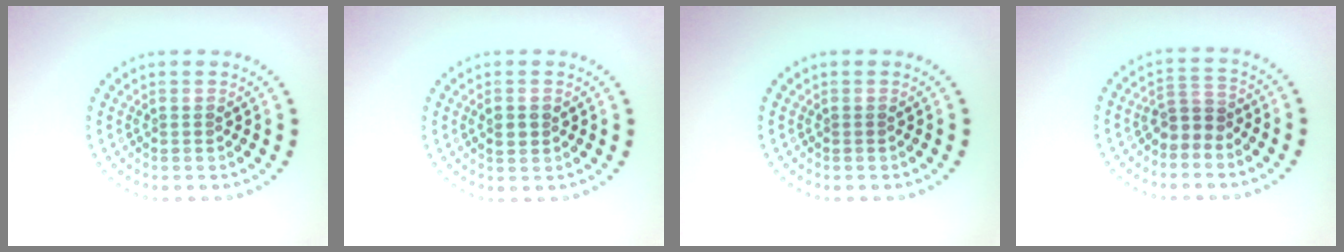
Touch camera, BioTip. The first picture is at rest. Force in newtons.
{"total": 1.0, "press": 1.0, "slide": 0.0}
{"total": 0.0}
{"total": 2.1, "press": 1.7, "slide": 1.2}